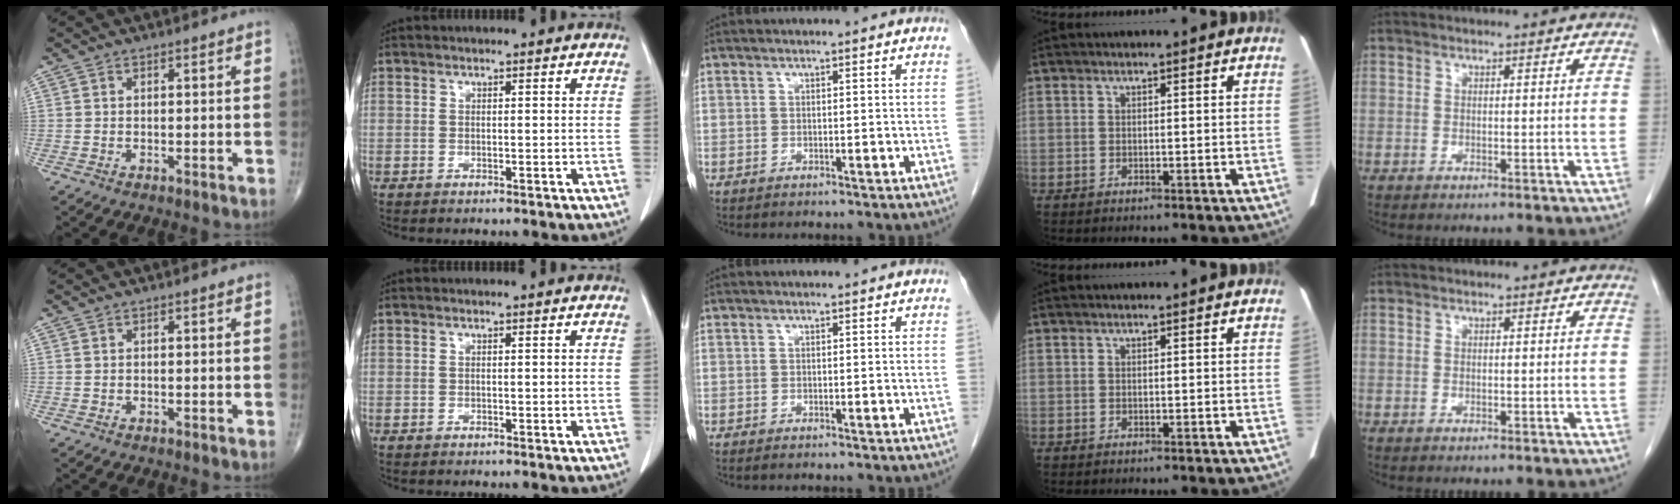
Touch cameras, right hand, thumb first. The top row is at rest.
{}